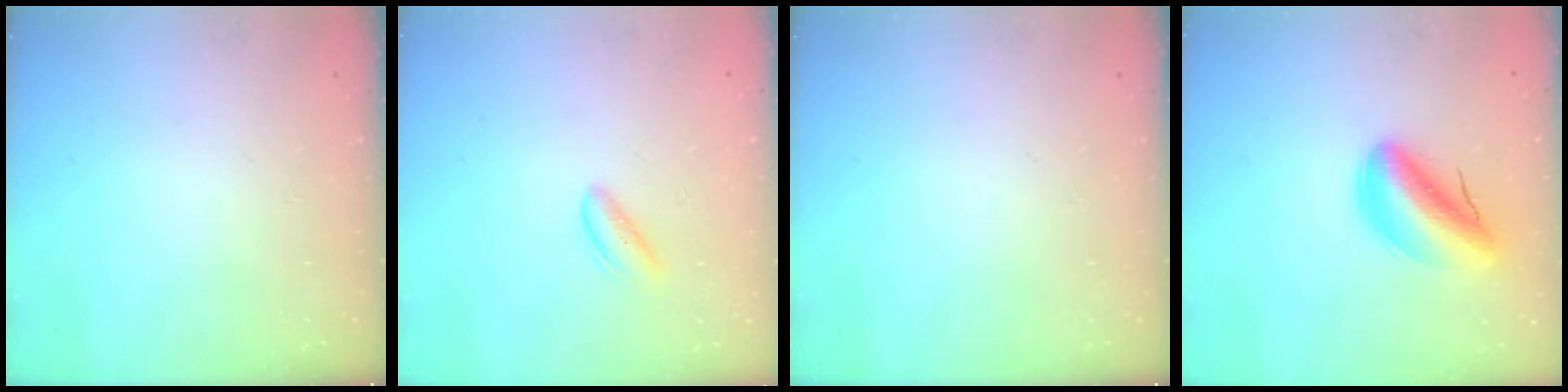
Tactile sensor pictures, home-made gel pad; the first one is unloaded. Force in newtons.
{"total": 2.3, "press": 2.3, "slide": 0.3}
{"total": 0.0}
{"total": 10.3, "press": 9.7, "slide": 3.2}